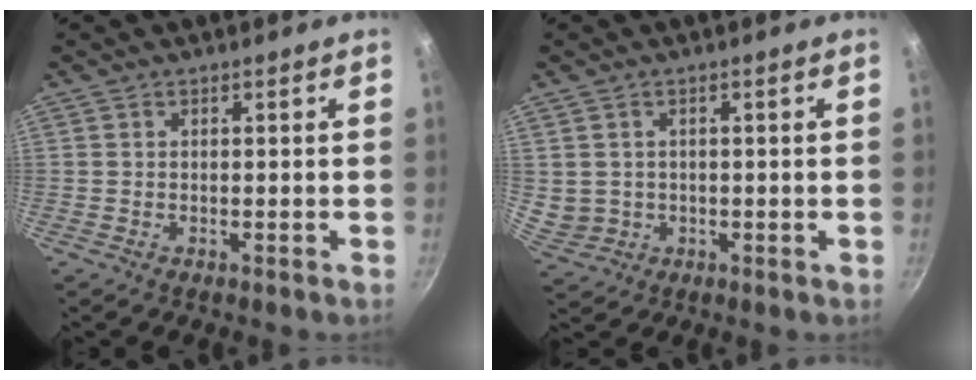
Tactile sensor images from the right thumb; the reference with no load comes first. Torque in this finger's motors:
{"motor_torque": [-0.60, 0.87, 0.30, -0.04, 0.24]}